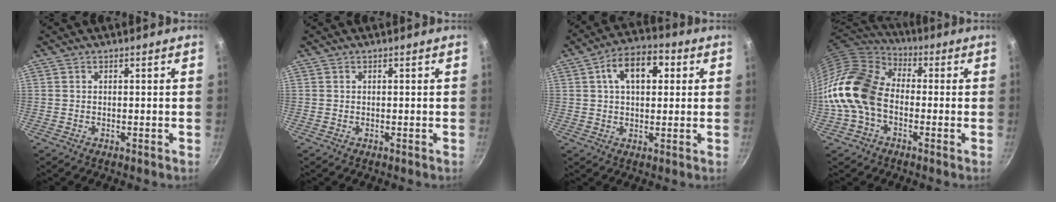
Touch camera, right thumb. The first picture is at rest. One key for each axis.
{"total": 0.0}
{"total": 10.8, "fx": 2.8, "fy": 6.4, "fz": 8.2, "tx": -0.101, "ty": 0.016, "tz": 0.034}
{"total": 16.1, "fx": -2.6, "fy": 11.6, "fz": 10.9, "tx": -0.188, "ty": 0.044, "tz": -0.073}